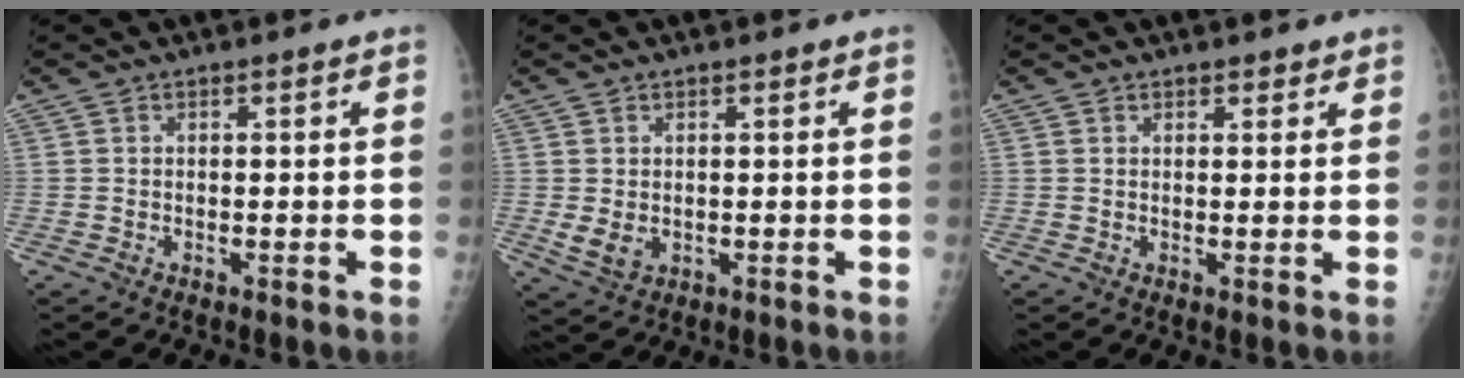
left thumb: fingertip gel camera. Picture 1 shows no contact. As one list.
[{"total": 3.4, "force": [0.1, 2.7, 2.1], "torque": [-0.032, -0.008, 0.012]}, {"total": 1.5, "force": [1.2, 0.9, 0.2], "torque": [0.015, -0.007, 0.011]}]